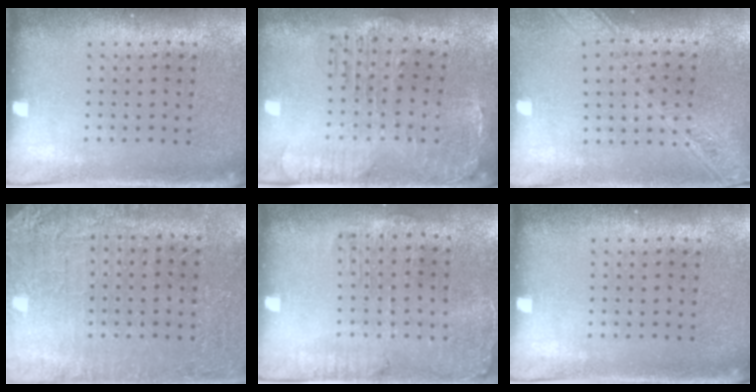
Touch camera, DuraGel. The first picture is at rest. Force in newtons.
{"total": 1.5, "press": 1.5, "slide": 0.4}
{"total": 2.2, "press": 1.9, "slide": 1.2}
{"total": 2.9, "press": 2.9, "slide": 0.4}
{"total": 1.4, "press": 1.4, "slide": 0.4}
{"total": 0.0}